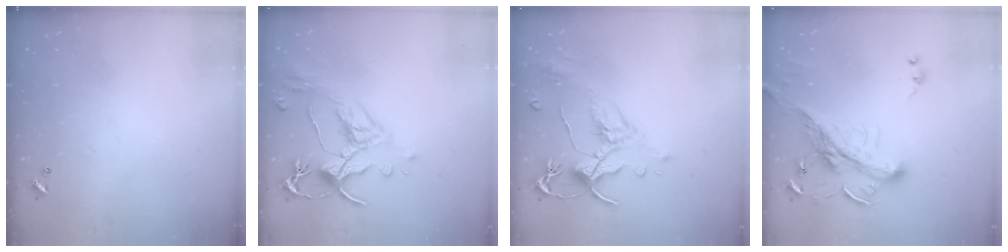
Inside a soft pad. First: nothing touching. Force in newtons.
{"total": 3.1, "press": 2.7, "slide": 1.4}
{"total": 1.6, "press": 1.1, "slide": 1.2}
{"total": 3.9, "press": 3.7, "slide": 1.3}